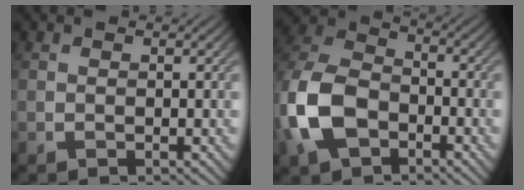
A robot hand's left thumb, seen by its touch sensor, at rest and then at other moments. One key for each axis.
{"total": 11.2, "fx": -4.1, "fy": 7.5, "fz": 7.2, "tx": -0.183, "ty": -0.007, "tz": -0.096}